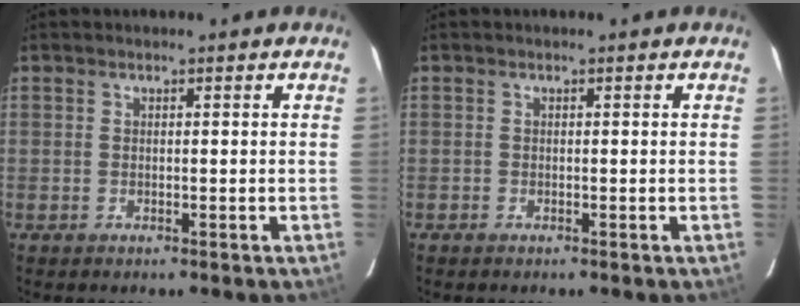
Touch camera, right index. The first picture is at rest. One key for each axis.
{"total": 0.5, "fx": -0.5, "fy": 0.3, "fz": -0.1, "tx": 0.002, "ty": -0.001, "tz": -0.011}